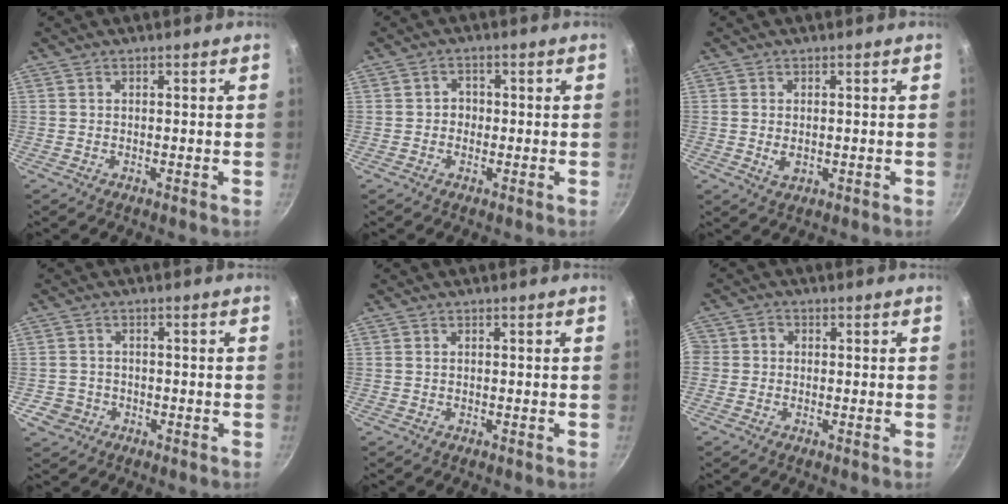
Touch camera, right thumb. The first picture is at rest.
{"total": 2.4, "force": [-0.3, 2.1, 0.9], "torque": [0.002, 0.006, -0.009]}
{"total": 2.7, "force": [-0.2, 1.7, 2.0], "torque": [-0.036, -0.004, -0.001]}
{"total": 3.6, "force": [-1.4, 3.2, 1.0], "torque": [-0.007, 0.016, -0.017]}
{"total": 0.0}
{"total": 3.0, "force": [-0.6, 2.8, 1.0], "torque": [-0.008, 0.007, -0.021]}